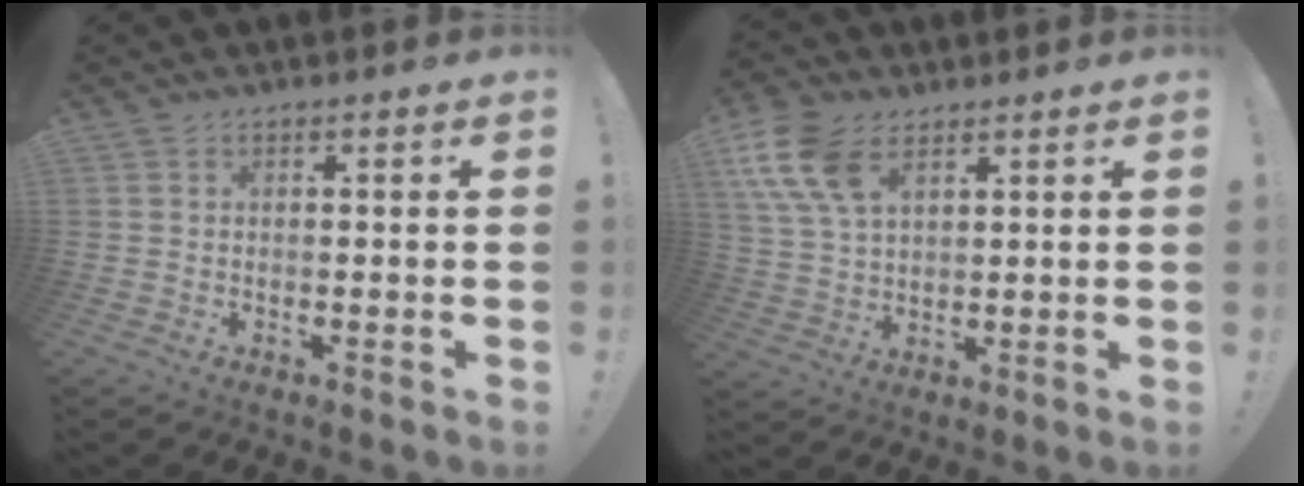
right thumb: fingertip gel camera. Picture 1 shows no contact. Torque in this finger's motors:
{"motor_torque": [-0.66, 1.29, 1.20, 0.51, 0.35]}